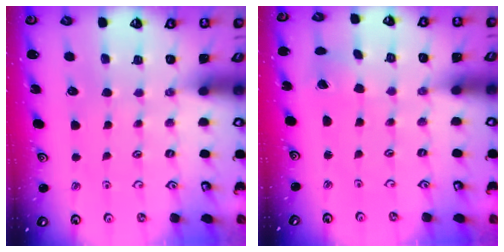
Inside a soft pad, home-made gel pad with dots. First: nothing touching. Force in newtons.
{"total": 1.6, "press": 1.6, "slide": 0.1}